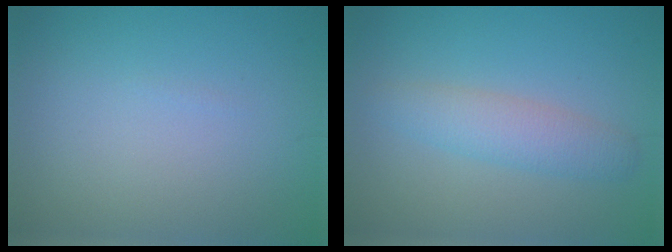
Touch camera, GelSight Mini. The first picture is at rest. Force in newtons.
{"total": 3.0, "press": 3.0, "slide": 0.1}